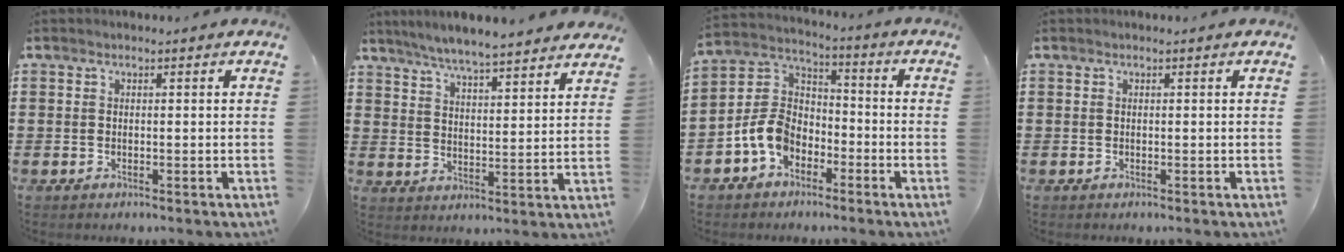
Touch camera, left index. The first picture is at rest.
{"total": 5.5, "force": [5.3, -0.3, 1.3], "torque": [-0.047, -0.028, 0.092]}
{"total": 8.2, "force": [-4.0, 5.8, 4.1], "torque": [-0.126, 0.005, -0.087]}
{"total": 0.0}